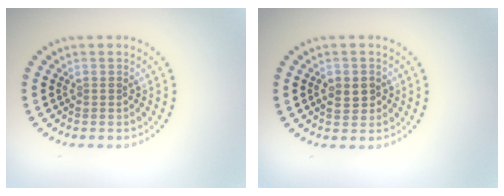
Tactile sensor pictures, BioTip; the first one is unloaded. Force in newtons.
{"total": 2.3, "press": 2.3, "slide": 0.3}